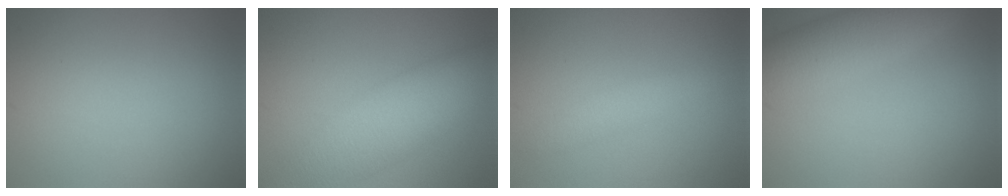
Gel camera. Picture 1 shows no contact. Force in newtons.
{"total": 8.6, "press": 8.6, "slide": 0.3}
{"total": 2.0, "press": 2.0, "slide": 0.0}
{"total": 4.9, "press": 4.9, "slide": 0.0}